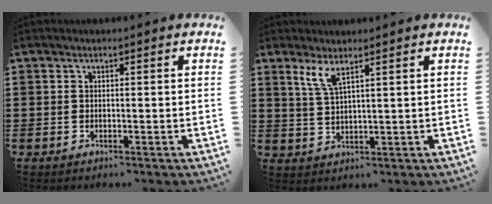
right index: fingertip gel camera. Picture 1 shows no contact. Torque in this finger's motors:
{"motor_torque": [0.48, 0.14, 0.13, 0.09]}